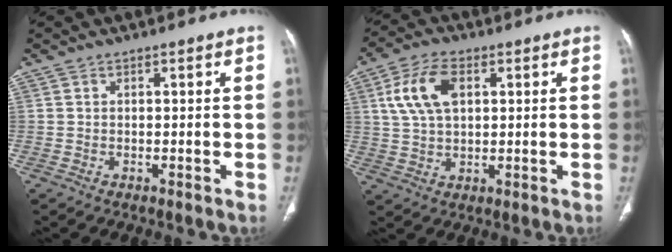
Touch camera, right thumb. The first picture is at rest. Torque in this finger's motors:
{"motor_torque": [-0.04, 0.07, 0.21, -0.16, 0.13]}